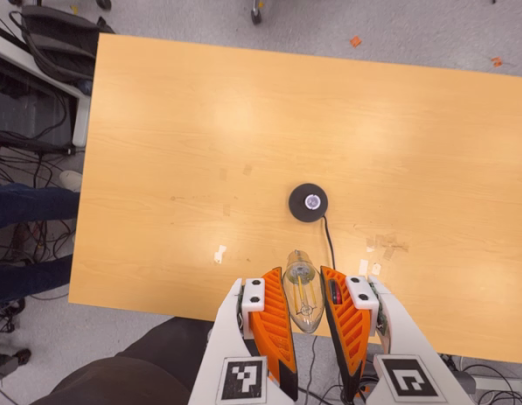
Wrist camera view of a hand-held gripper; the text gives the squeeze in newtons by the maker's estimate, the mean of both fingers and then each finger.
{"total": 13.5, "left": 15.1, "right": 11.9}